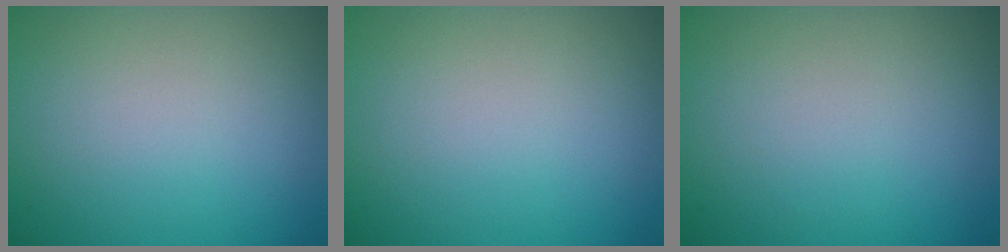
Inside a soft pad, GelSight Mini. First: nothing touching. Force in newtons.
{"total": 0.0}
{"total": 0.0}